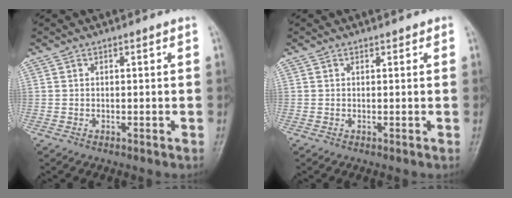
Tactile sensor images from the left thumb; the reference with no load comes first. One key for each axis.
{"total": 0.6, "fx": 0.5, "fy": 0.4, "fz": 0.1, "tx": 0.001, "ty": -0.002, "tz": 0.004}